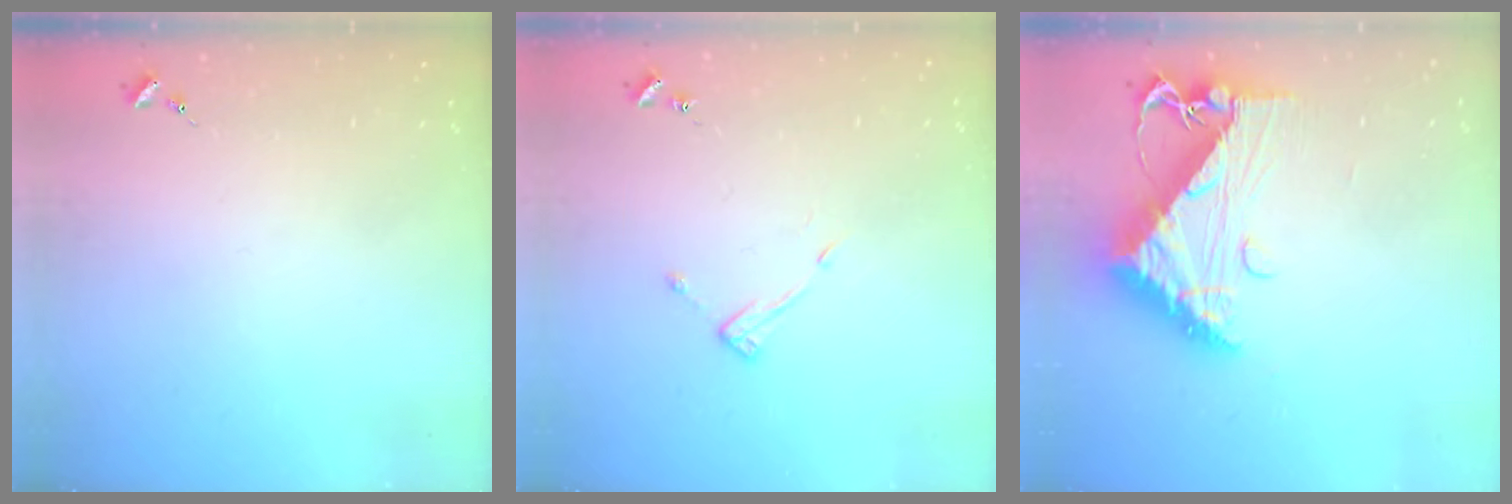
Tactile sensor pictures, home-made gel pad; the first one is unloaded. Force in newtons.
{"total": 7.1, "press": 7.1, "slide": 0.5}
{"total": 12.7, "press": 12.7, "slide": 1.3}